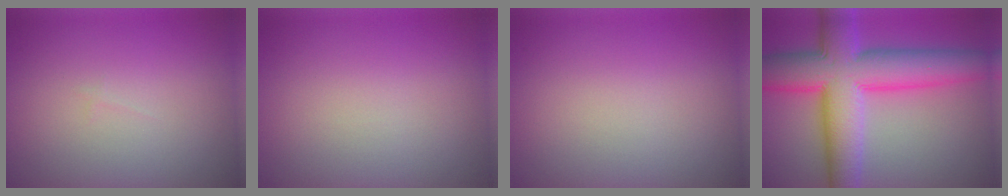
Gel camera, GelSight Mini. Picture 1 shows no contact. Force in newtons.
{"total": 0.0}
{"total": 0.0}
{"total": 11.5, "press": 11.5, "slide": 0.4}